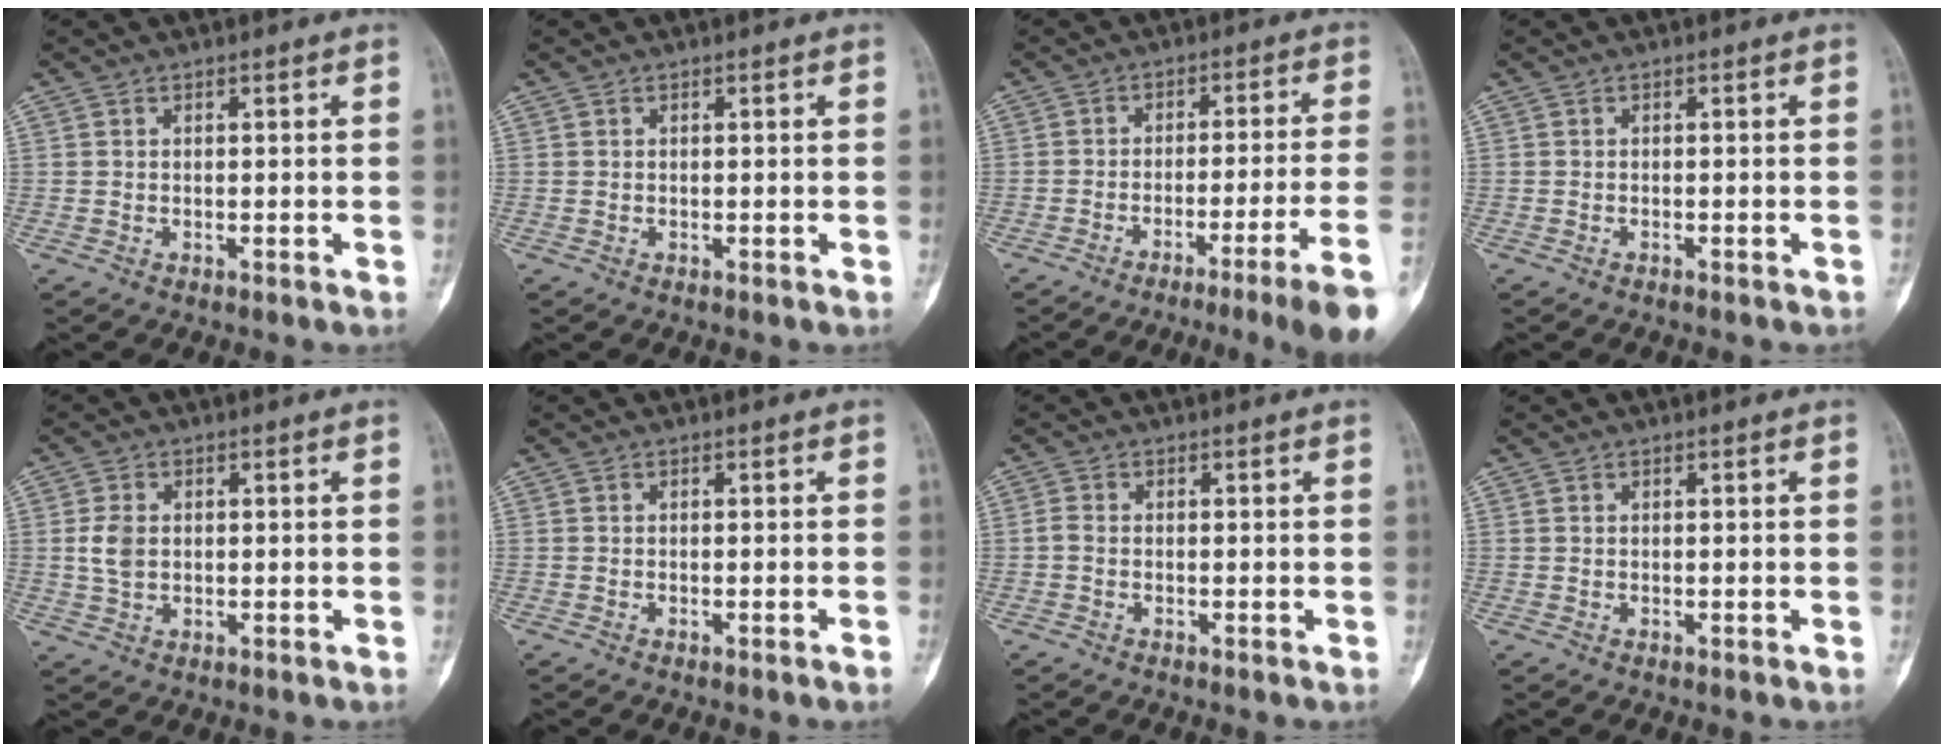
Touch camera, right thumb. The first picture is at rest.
{"total": 0.0}
{"total": 13.3, "force": [-8.4, -1.6, 10.2], "torque": [-0.139, 0.044, -0.116]}
{"total": 1.5, "force": [-1.2, 0.4, 0.7], "torque": [-0.018, 0.006, -0.010]}
{"total": 4.1, "force": [0.2, 2.9, 2.9], "torque": [-0.055, 0.004, 0.003]}
{"total": 0.9, "force": [-0.6, -0.2, 0.6], "torque": [-0.015, 0.006, -0.008]}
{"total": 1.4, "force": [-0.6, 0.8, 1.0], "torque": [-0.022, 0.002, -0.019]}
{"total": 0.0}